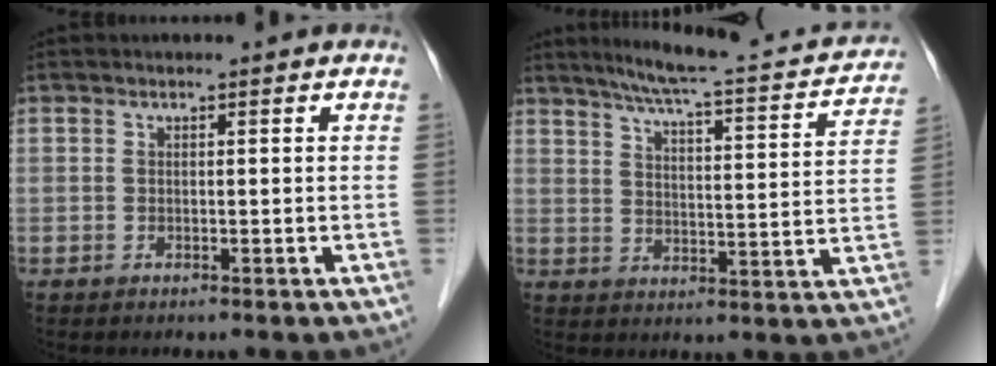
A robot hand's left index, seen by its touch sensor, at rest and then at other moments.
{"total": 18.3, "force": [16.1, 2.4, 8.4], "torque": [-0.119, -0.003, 0.202]}